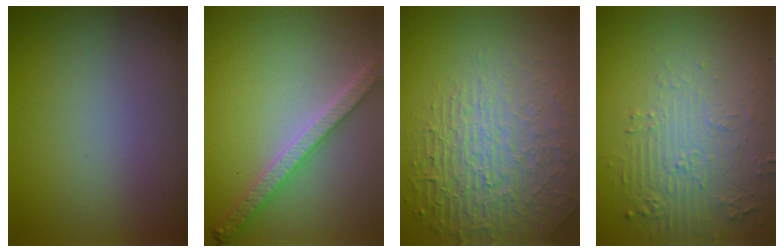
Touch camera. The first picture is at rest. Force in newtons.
{"total": 3.3, "press": 3.1, "slide": 1.3}
{"total": 7.6, "press": 5.5, "slide": 5.2}
{"total": 5.7, "press": 3.7, "slide": 4.4}